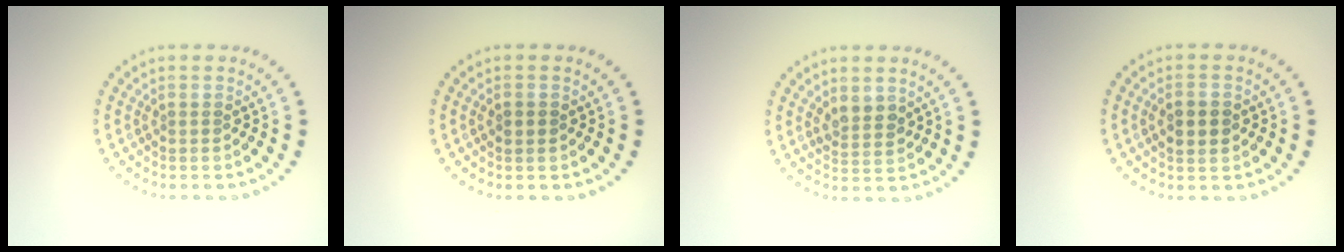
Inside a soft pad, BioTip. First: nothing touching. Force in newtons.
{"total": 1.2, "press": 1.2, "slide": 0.2}
{"total": 2.0, "press": 1.8, "slide": 0.8}
{"total": 3.0, "press": 3.0, "slide": 0.2}